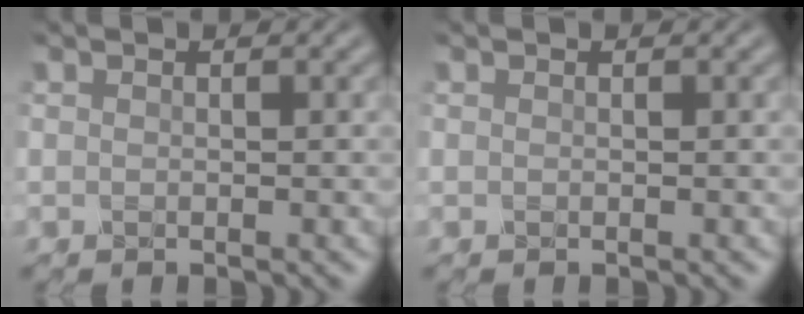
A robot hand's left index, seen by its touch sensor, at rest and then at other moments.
{"total": 0.0}